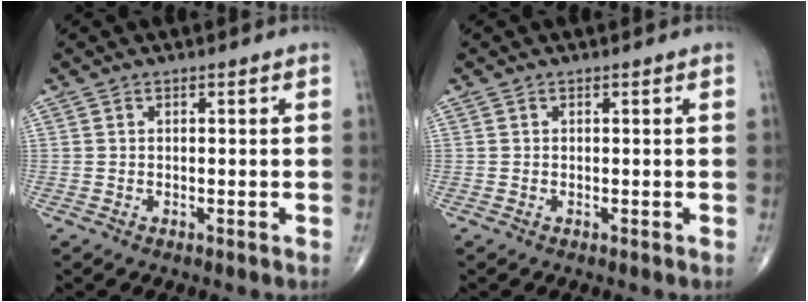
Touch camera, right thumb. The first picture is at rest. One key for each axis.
{"total": 0.0}